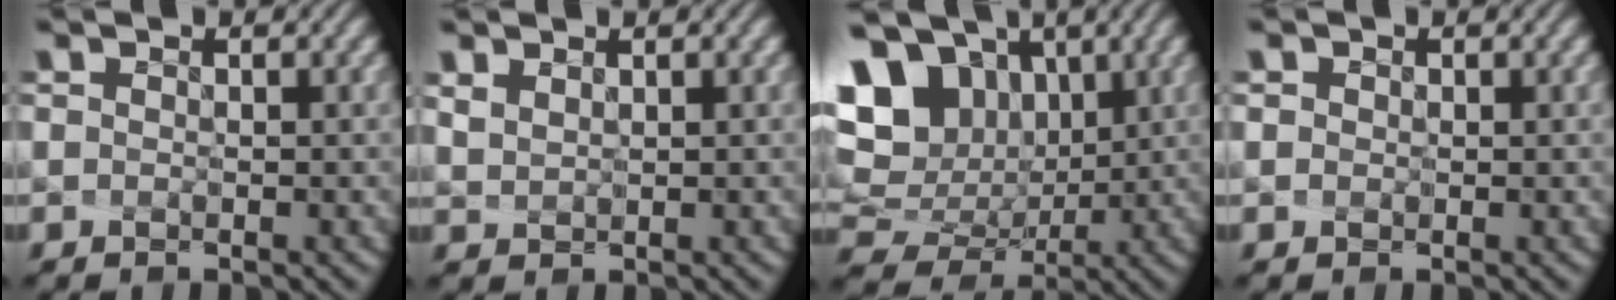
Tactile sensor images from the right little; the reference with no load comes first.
{"total": 0.9, "force": [0.9, 0.0, -0.1], "torque": [-0.028, -0.017, 0.044]}
{"total": 12.8, "force": [4.1, 9.9, 7.1], "torque": [-0.183, 0.007, 0.109]}
{"total": 1.5, "force": [0.5, 1.3, 0.7], "torque": [-0.012, 0.005, 0.006]}